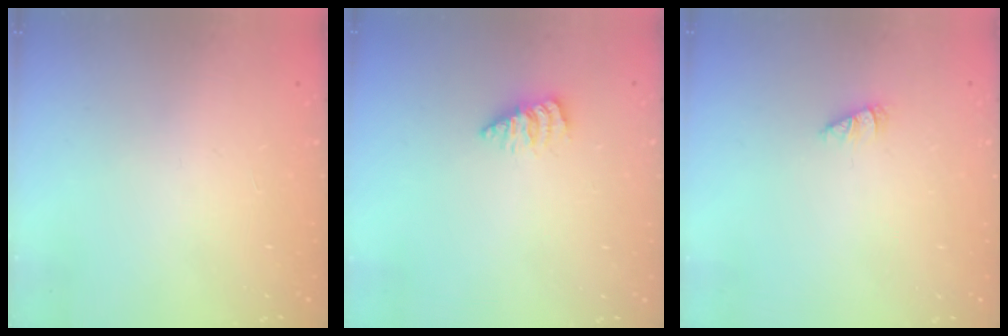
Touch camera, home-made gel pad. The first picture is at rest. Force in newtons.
{"total": 2.8, "press": 2.7, "slide": 0.3}
{"total": 1.0, "press": 1.0, "slide": 0.2}